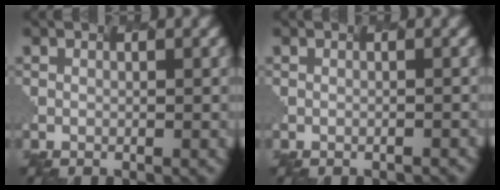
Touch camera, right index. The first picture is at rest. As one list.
[{"total": 0.9, "force": [-0.1, 0.5, 0.7], "torque": [0.006, 0.008, -0.001]}]